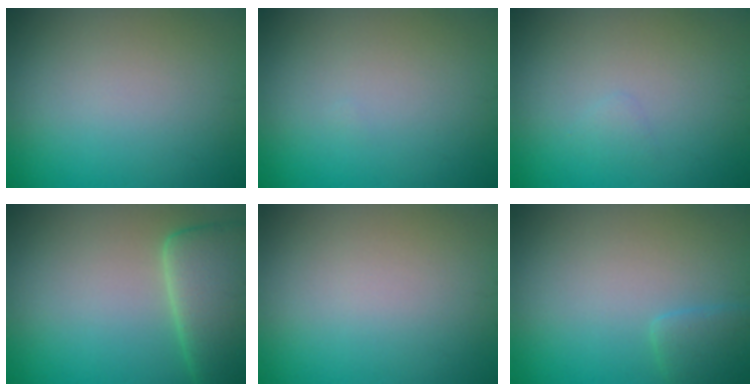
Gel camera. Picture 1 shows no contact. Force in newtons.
{"total": 0.0}
{"total": 0.5, "press": 0.5, "slide": 0.1}
{"total": 6.4, "press": 6.3, "slide": 0.8}
{"total": 0.0}
{"total": 1.8, "press": 1.8, "slide": 0.2}